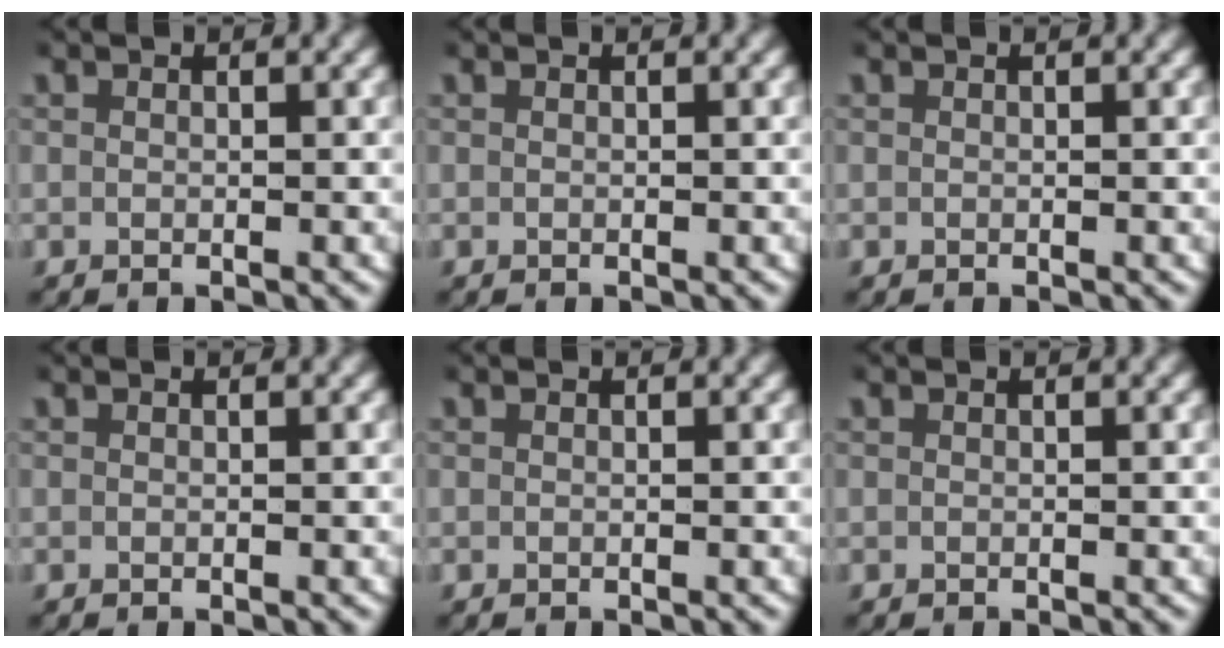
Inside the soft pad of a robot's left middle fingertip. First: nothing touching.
{"total": 0.0}
{"total": 0.0}
{"total": 0.0}
{"total": 0.0}
{"total": 0.0}